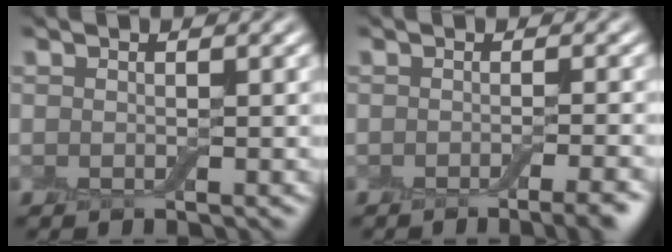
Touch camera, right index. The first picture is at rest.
{"total": 3.7, "force": [-2.4, 0.8, 2.7], "torque": [-0.023, 0.001, -0.035]}